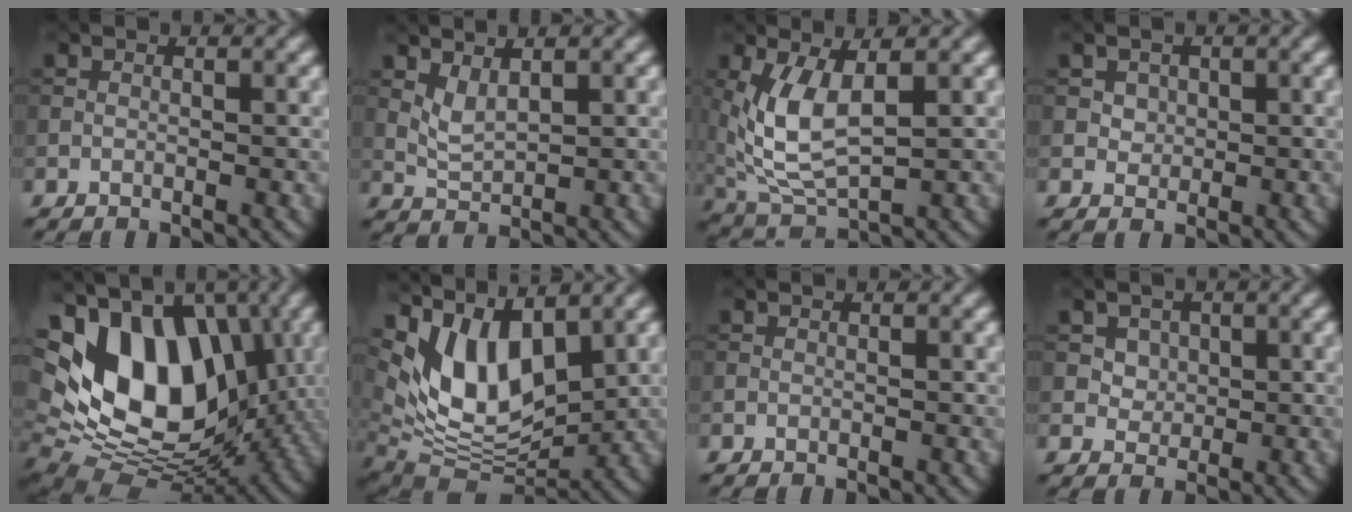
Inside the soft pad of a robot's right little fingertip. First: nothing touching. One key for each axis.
{"total": 1.9, "fx": 1.1, "fy": 0.8, "fz": 1.3, "tx": -0.031, "ty": -0.006, "tz": 0.027}
{"total": 5.9, "fx": 1.0, "fy": 2.7, "fz": 5.2, "tx": -0.124, "ty": -0.011, "tz": 0.027}
{"total": 1.6, "fx": 0.6, "fy": 1.4, "fz": 0.6, "tx": -0.010, "ty": -0.008, "tz": 0.021}
{"total": 16.0, "fx": 2.0, "fy": 10.5, "fz": 12.0, "tx": -0.206, "ty": 0.010, "tz": 0.025}
{"total": 9.7, "fx": 3.3, "fy": 5.5, "fz": 7.3, "tx": -0.140, "ty": -0.012, "tz": 0.062}
{"total": 0.0}
{"total": 2.8, "fx": 1.3, "fy": 2.2, "fz": 1.2, "tx": -0.035, "ty": -0.009, "tz": 0.040}